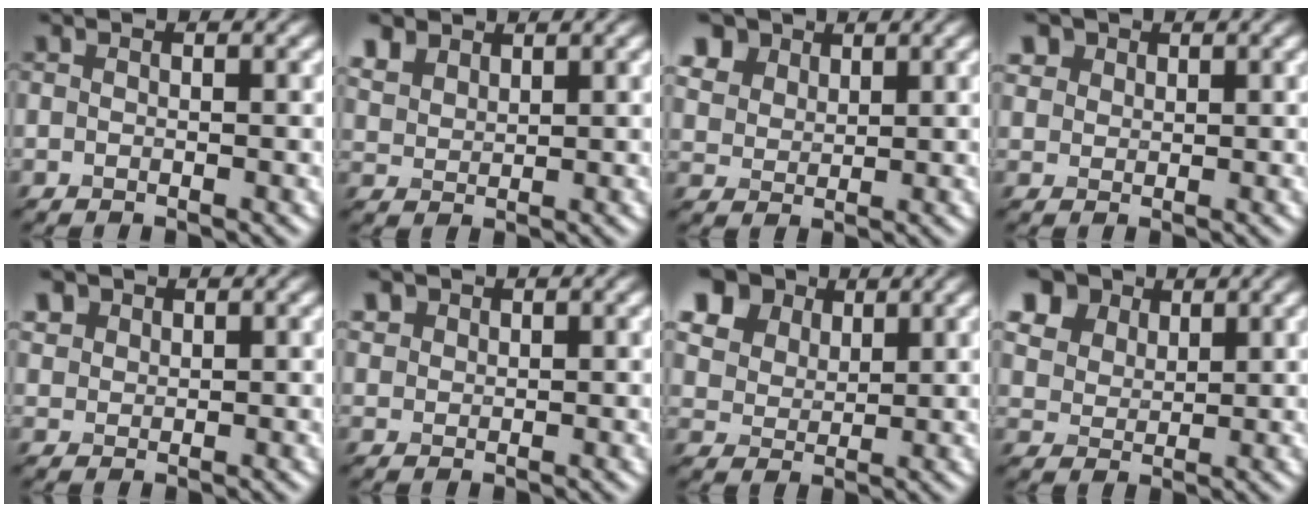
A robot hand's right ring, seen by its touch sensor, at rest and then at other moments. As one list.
[{"total": 1.8, "force": [1.7, 0.4, -0.5], "torque": [-0.029, 0.006, 0.068]}, {"total": 4.5, "force": [3.6, 2.5, 1.0], "torque": [-0.081, 0.006, 0.095]}, {"total": 1.2, "force": [1.0, 0.3, -0.7], "torque": [-0.012, -0.001, 0.043]}, {"total": 1.2, "force": [0.6, -0.1, -1.0], "torque": [-0.007, 0.004, 0.042]}, {"total": 1.2, "force": [0.4, -0.3, -1.1], "torque": [-0.002, 0.002, 0.034]}, {"total": 8.8, "force": [6.3, 5.5, 2.9], "torque": [-0.125, 0.025, 0.136]}, {"total": 7.7, "force": [5.7, 4.6, 2.4], "torque": [-0.117, 0.020, 0.130]}]